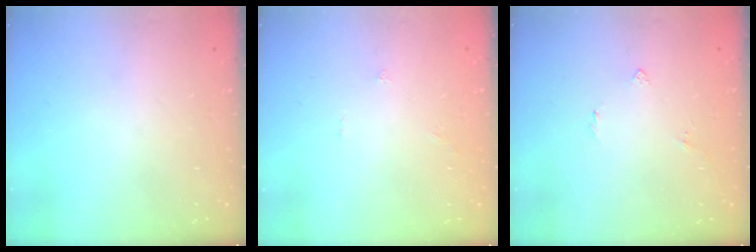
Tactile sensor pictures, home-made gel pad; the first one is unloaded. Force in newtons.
{"total": 0.0}
{"total": 2.7, "press": 2.7, "slide": 0.5}